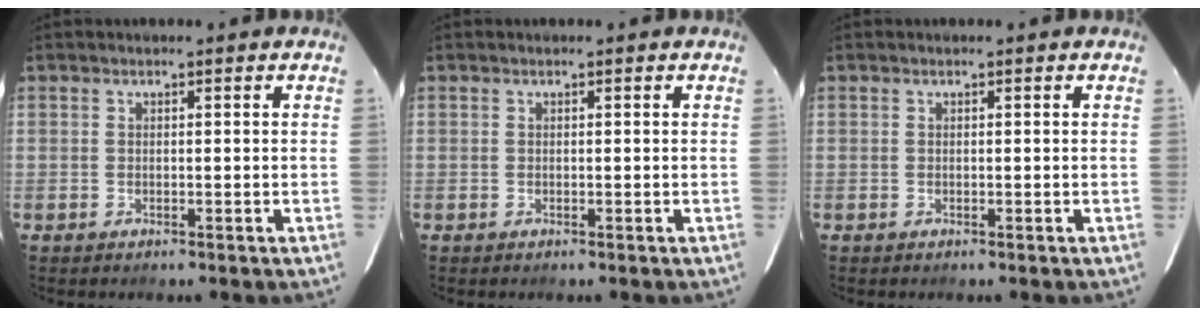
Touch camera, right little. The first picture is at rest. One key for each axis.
{"total": 0.0}
{"total": 0.0}